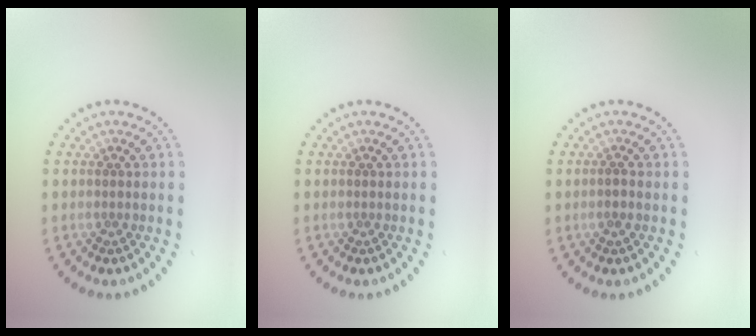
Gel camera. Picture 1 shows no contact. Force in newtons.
{"total": 0.0}
{"total": 0.7, "press": 0.5, "slide": 0.5}